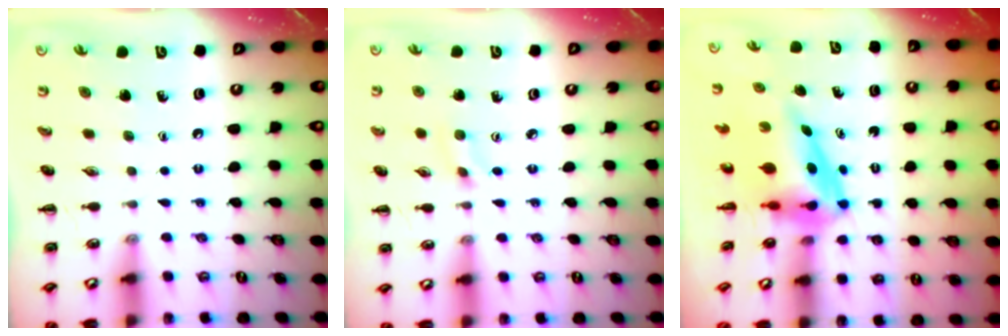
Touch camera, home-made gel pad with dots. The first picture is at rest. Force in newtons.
{"total": 1.7, "press": 1.6, "slide": 0.7}
{"total": 6.5, "press": 6.3, "slide": 1.6}